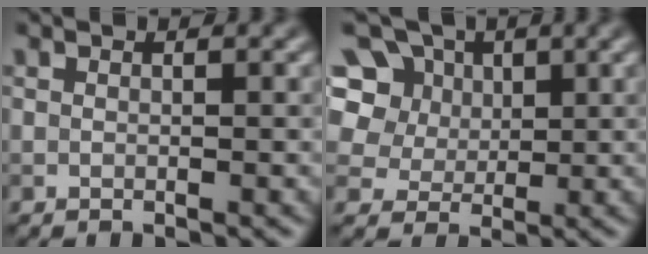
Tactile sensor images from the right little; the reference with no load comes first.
{"total": 10.5, "force": [4.7, 7.9, 5.0], "torque": [-0.104, 0.028, 0.073]}